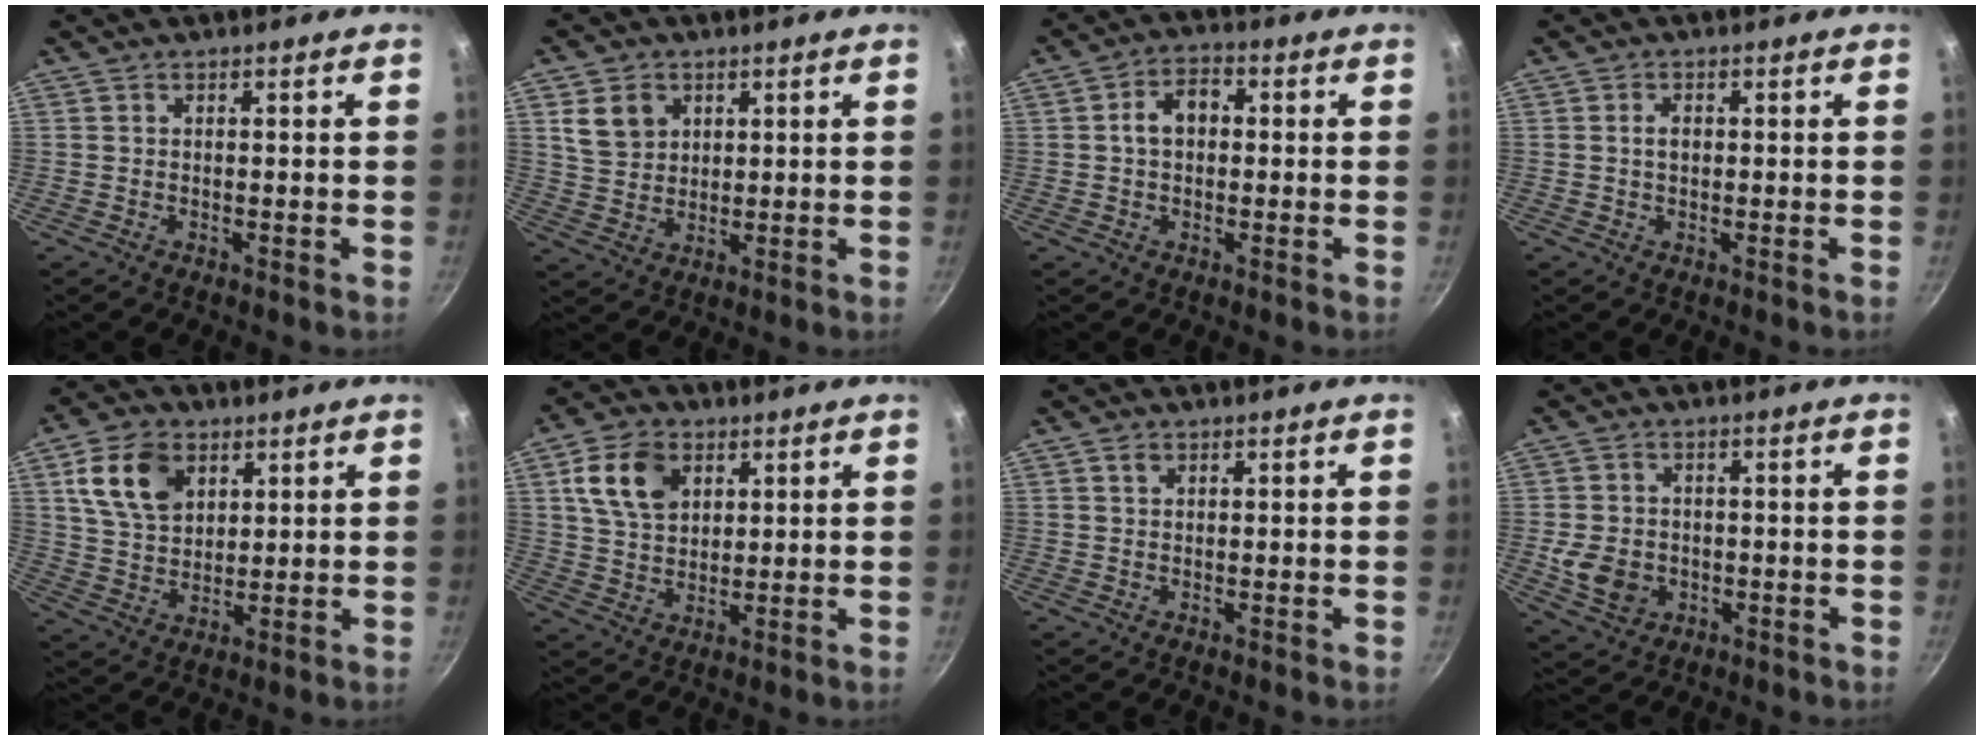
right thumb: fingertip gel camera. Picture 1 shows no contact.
{"total": 7.2, "force": [2.7, 5.7, 3.5], "torque": [-0.041, -0.006, 0.054]}
{"total": 4.6, "force": [0.8, 3.4, 3.0], "torque": [-0.030, 0.010, 0.009]}
{"total": 1.9, "force": [0.2, 1.3, 1.4], "torque": [-0.018, 0.005, 0.004]}
{"total": 12.2, "force": [4.9, 8.3, 7.4], "torque": [-0.113, -0.012, 0.094]}
{"total": 11.0, "force": [4.2, 7.5, 6.9], "torque": [-0.104, -0.006, 0.077]}
{"total": 1.3, "force": [0.8, 0.8, 0.7], "torque": [-0.011, -0.001, 0.012]}
{"total": 7.7, "force": [-1.3, 6.3, 4.3], "torque": [-0.069, 0.006, -0.015]}